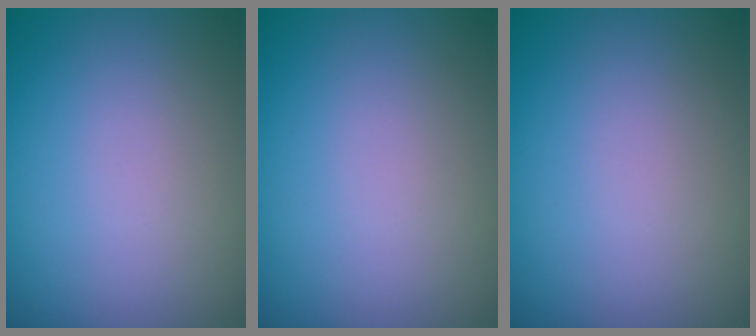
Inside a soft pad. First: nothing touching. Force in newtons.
{"total": 0.0}
{"total": 0.0}